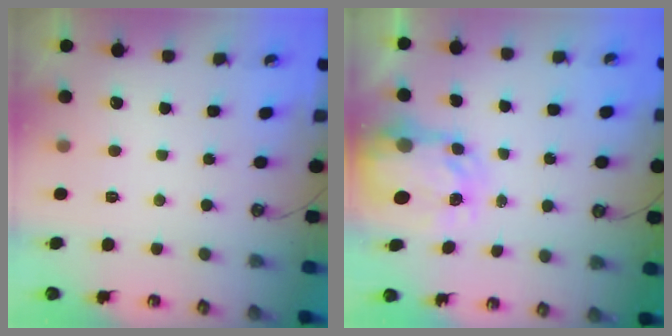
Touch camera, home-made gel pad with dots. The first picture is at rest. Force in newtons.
{"total": 5.2, "press": 5.1, "slide": 0.4}